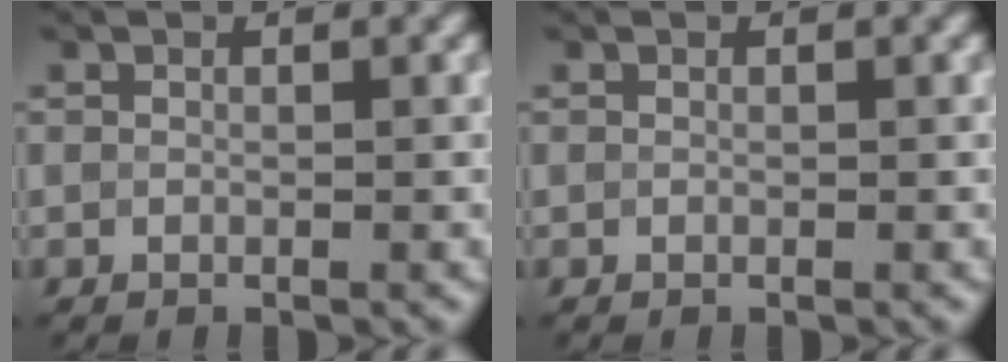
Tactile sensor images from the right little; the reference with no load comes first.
{"total": 0.0}